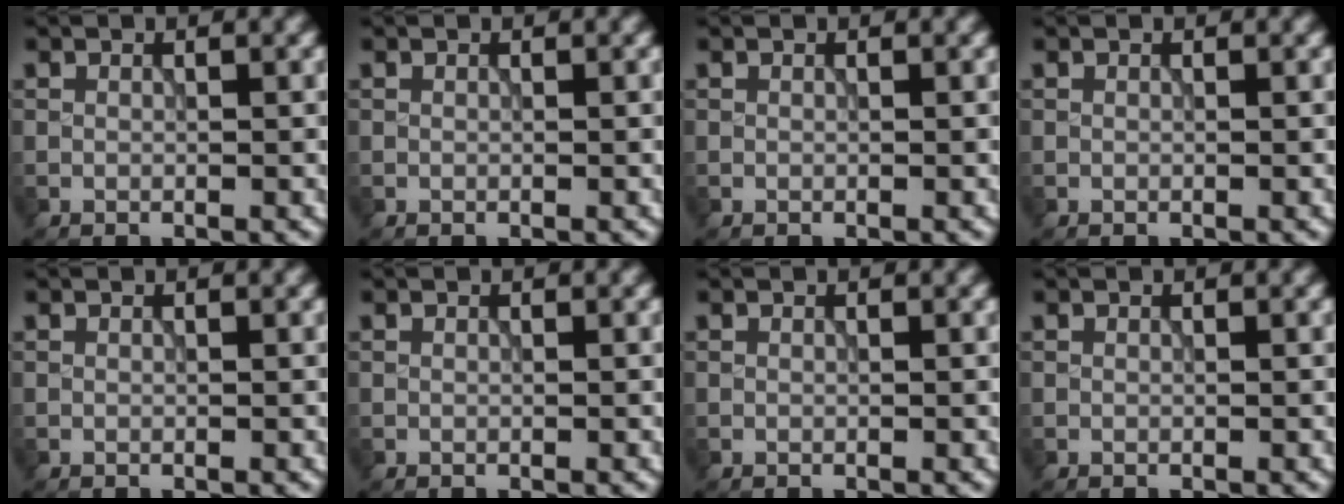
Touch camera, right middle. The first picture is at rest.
{"total": 0.0}
{"total": 0.0}
{"total": 0.0}
{"total": 0.0}
{"total": 0.0}
{"total": 0.0}
{"total": 0.0}